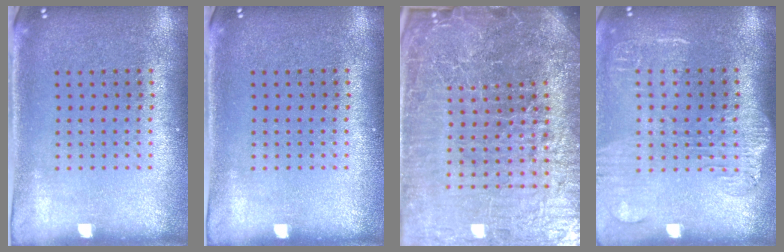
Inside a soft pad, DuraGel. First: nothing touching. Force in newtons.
{"total": 0.0}
{"total": 7.6, "press": 6.6, "slide": 3.8}
{"total": 1.8, "press": 1.5, "slide": 0.9}